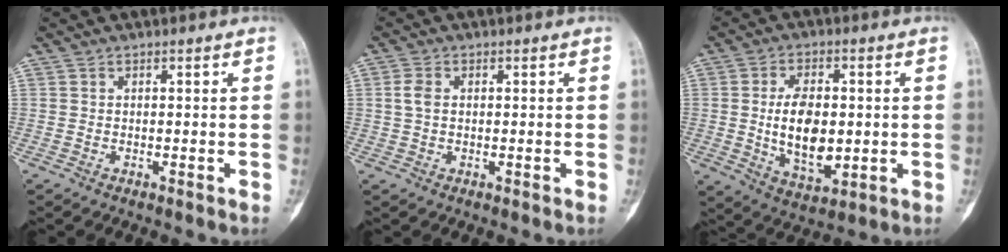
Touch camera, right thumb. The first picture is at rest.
{"total": 2.9, "force": [0.5, 1.9, 2.1], "torque": [-0.045, 0.004, 0.008]}
{"total": 11.9, "force": [-0.1, 6.7, 9.8], "torque": [-0.148, -0.011, 0.008]}